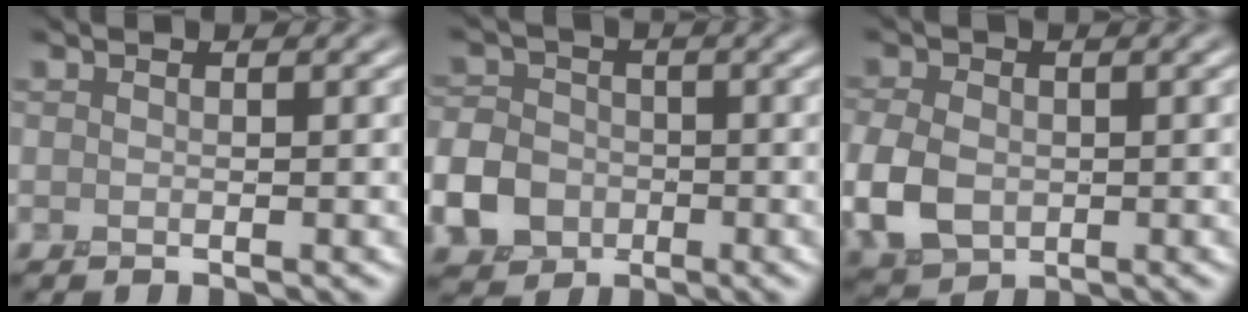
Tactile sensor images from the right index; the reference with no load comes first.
{"total": 7.0, "force": [-2.6, 5.9, 2.7], "torque": [-0.056, -0.015, -0.074]}
{"total": 5.4, "force": [-0.7, 4.0, 3.5], "torque": [-0.092, -0.005, -0.020]}